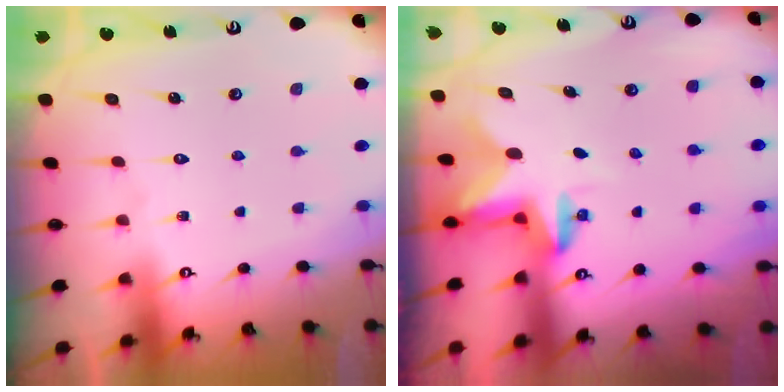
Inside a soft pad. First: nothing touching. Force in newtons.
{"total": 2.7, "press": 2.6, "slide": 0.5}